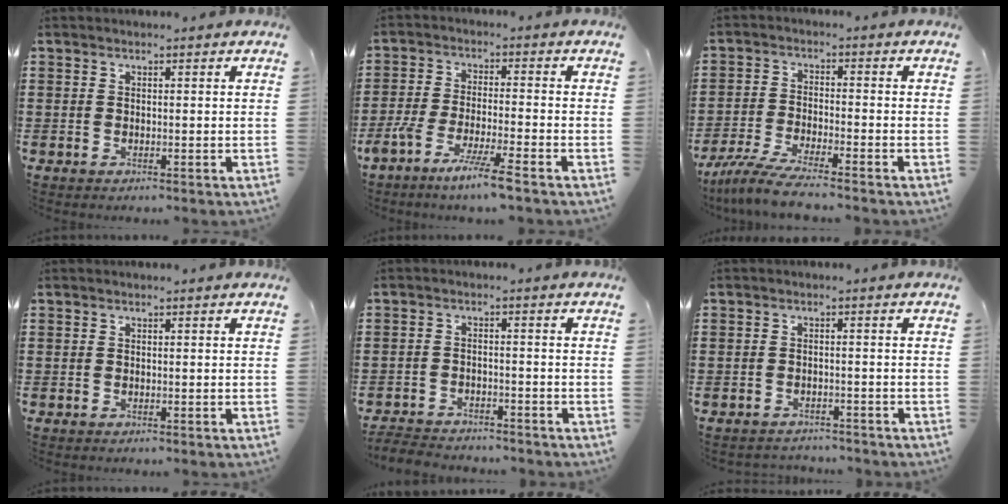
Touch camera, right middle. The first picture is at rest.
{"total": 6.9, "force": [-5.5, -0.3, 4.1], "torque": [-0.085, -0.018, -0.104]}
{"total": 6.5, "force": [-5.7, -0.1, 2.9], "torque": [-0.072, -0.018, -0.112]}
{"total": 0.0}
{"total": 3.4, "force": [-3.4, 0.2, 0.0], "torque": [-0.006, -0.004, -0.072]}
{"total": 1.8, "force": [-1.8, 0.2, -0.3], "torque": [-0.002, -0.003, -0.041]}